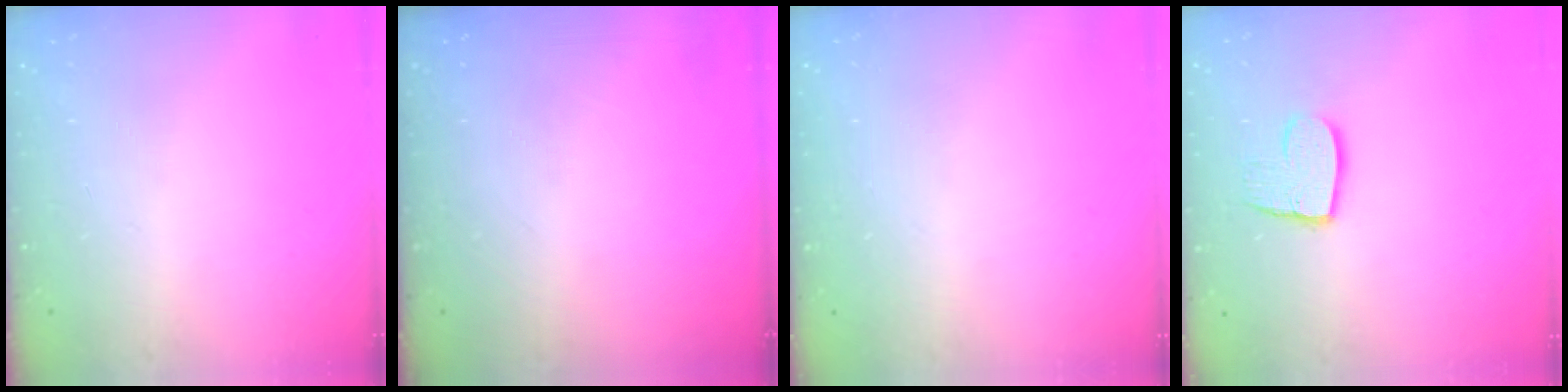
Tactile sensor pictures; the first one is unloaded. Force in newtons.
{"total": 0.0}
{"total": 0.0}
{"total": 10.0, "press": 10.0, "slide": 0.8}